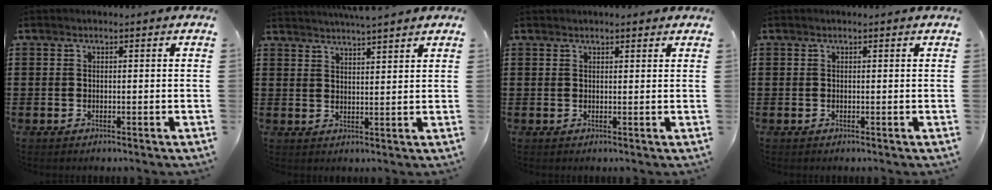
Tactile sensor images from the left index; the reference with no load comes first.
{"total": 3.2, "force": [3.1, -0.3, 0.7], "torque": [-0.023, -0.011, 0.055]}
{"total": 1.5, "force": [1.4, 0.1, 0.5], "torque": [-0.011, 0.002, 0.027]}
{"total": 0.0}